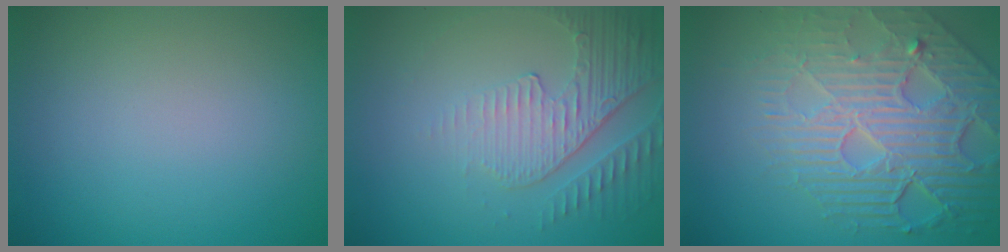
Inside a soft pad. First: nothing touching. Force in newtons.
{"total": 4.2, "press": 3.0, "slide": 2.9}
{"total": 7.8, "press": 5.9, "slide": 5.1}